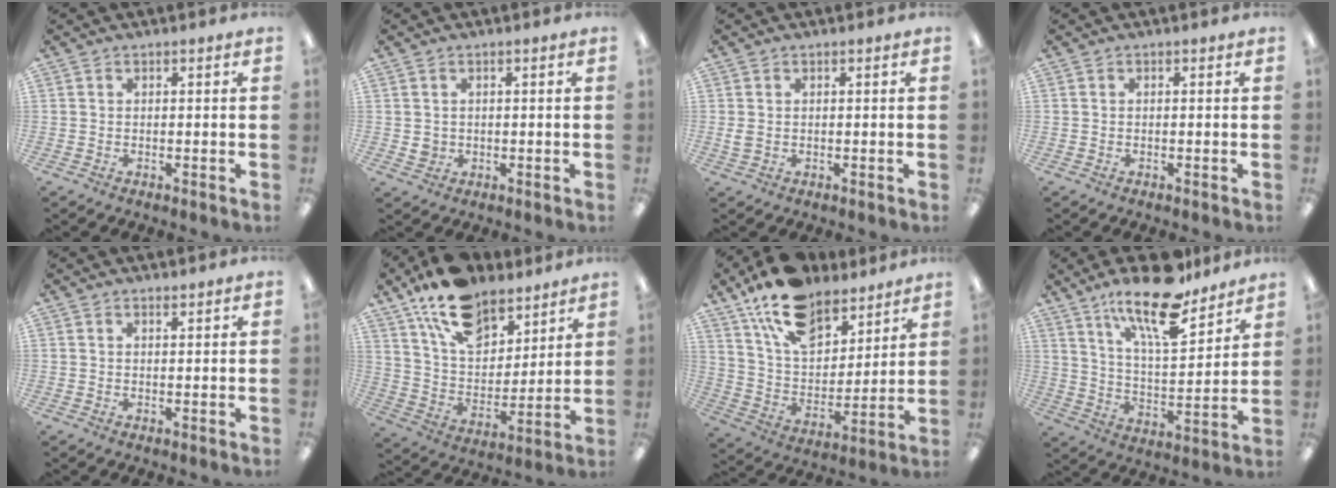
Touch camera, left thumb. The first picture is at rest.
{"total": 2.0, "force": [0.6, 1.9, 0.5], "torque": [-0.002, 0.000, 0.007]}
{"total": 1.9, "force": [0.4, 1.5, 1.1], "torque": [-0.021, 0.004, 0.008]}
{"total": 0.0}
{"total": 1.0, "force": [1.0, 0.3, 0.2], "torque": [0.004, -0.003, 0.017]}
{"total": 18.1, "force": [13.1, 9.4, 8.2], "torque": [-0.156, -0.069, 0.240]}
{"total": 18.0, "force": [13.4, 9.0, 8.0], "torque": [-0.156, -0.073, 0.244]}
{"total": 18.4, "force": [13.9, 5.6, 10.6], "torque": [-0.177, -0.085, 0.232]}